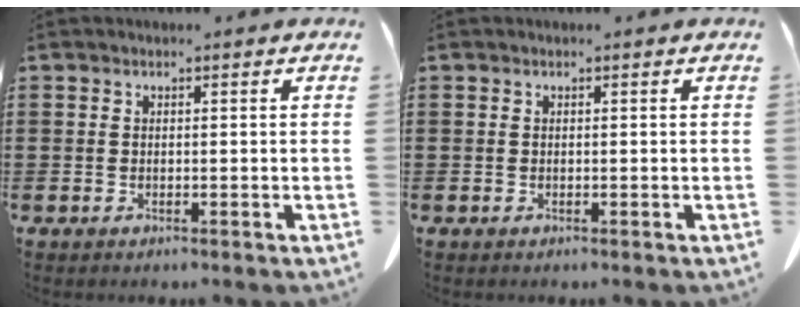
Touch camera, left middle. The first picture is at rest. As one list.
[{"total": 0.0}]